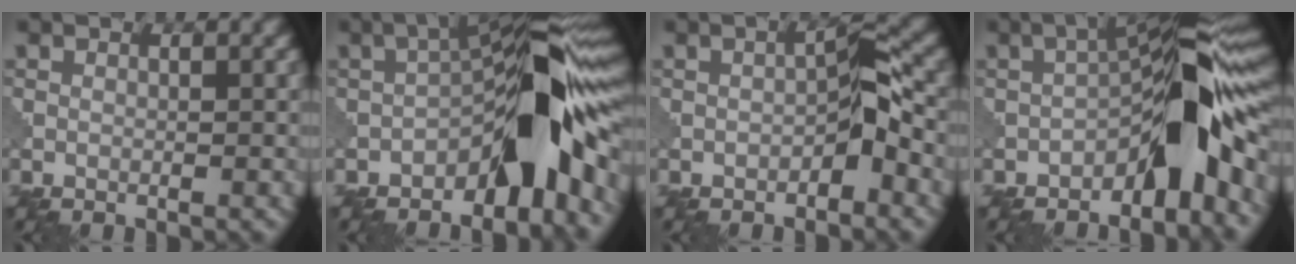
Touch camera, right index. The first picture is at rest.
{"total": 11.4, "force": [-4.0, 4.1, 9.8], "torque": [-0.132, 0.020, -0.078]}
{"total": 3.1, "force": [-1.3, 1.1, 2.6], "torque": [-0.038, 0.012, -0.025]}
{"total": 9.8, "force": [-3.6, 3.2, 8.5], "torque": [-0.108, 0.025, -0.077]}